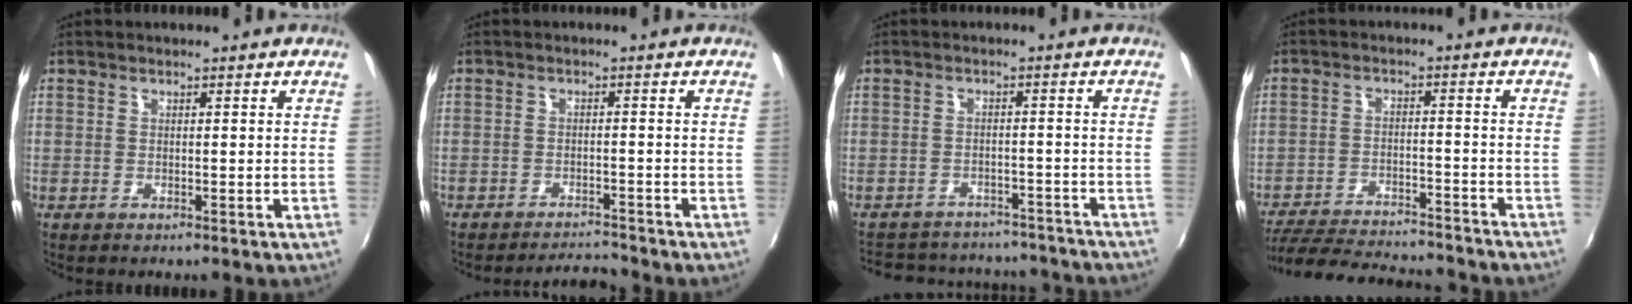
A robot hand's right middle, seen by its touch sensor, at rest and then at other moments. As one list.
[{"total": 4.1, "force": [-4.1, 0.2, 0.3], "torque": [-0.021, 0.000, -0.067]}, {"total": 20.6, "force": [-18.0, 7.3, 6.9], "torque": [-0.144, 0.028, -0.219]}, {"total": 21.0, "force": [-18.5, 4.3, 8.8], "torque": [-0.181, -0.020, -0.263]}]